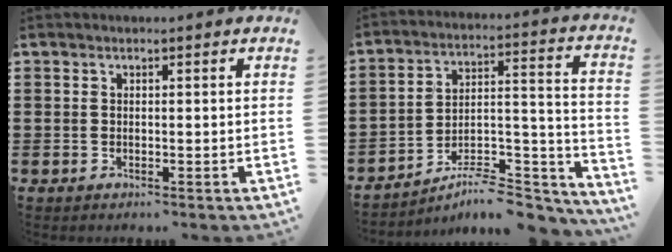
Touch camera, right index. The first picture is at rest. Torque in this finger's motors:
{"motor_torque": [-0.08, -0.12, -0.18, -0.21]}